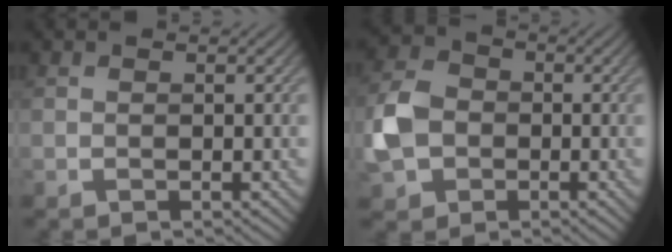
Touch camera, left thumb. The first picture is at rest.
{"total": 6.6, "force": [-1.4, 5.5, 3.5], "torque": [-0.091, -0.003, -0.043]}